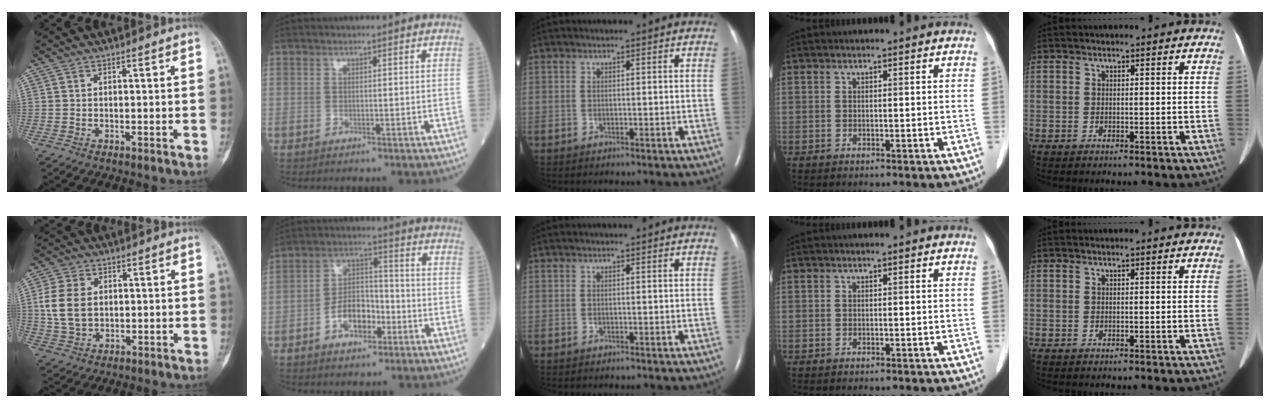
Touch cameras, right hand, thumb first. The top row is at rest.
{"thumb": {"total": 8.8, "force": [1.0, 6.3, 6.1], "torque": [-0.122, 0.000, 0.024]}, "index": {"total": 7.9, "force": [-3.3, 4.3, 5.7], "torque": [-0.111, 0.019, -0.057]}}